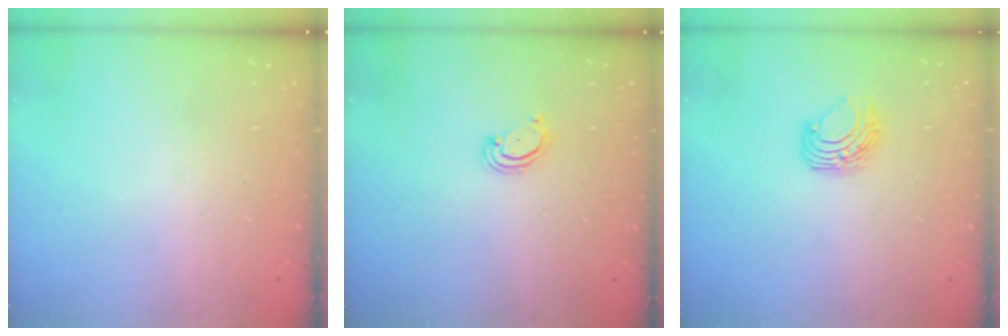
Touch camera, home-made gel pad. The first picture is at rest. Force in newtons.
{"total": 2.3, "press": 2.2, "slide": 0.2}
{"total": 7.5, "press": 7.5, "slide": 0.7}